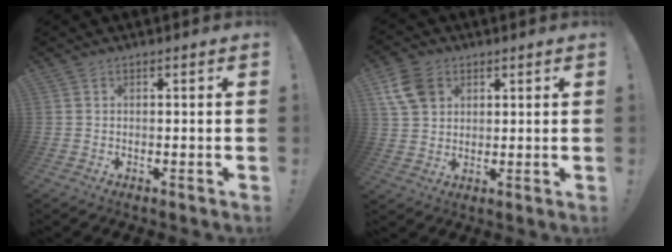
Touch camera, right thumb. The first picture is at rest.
{"total": 9.9, "force": [4.2, 7.5, 4.9], "torque": [-0.097, -0.010, 0.086]}